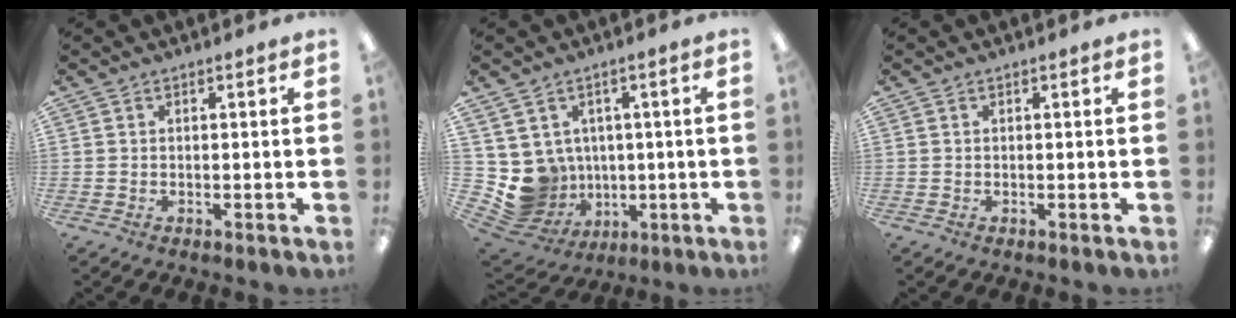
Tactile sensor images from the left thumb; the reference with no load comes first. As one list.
[{"total": 9.0, "force": [0.5, 8.8, 1.7], "torque": [-0.083, -0.015, 0.023]}, {"total": 0.0}]